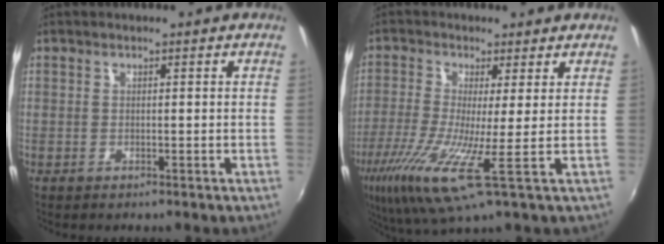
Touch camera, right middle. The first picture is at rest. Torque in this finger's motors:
{"motor_torque": [1.12, -0.99, 0.81, 0.21]}